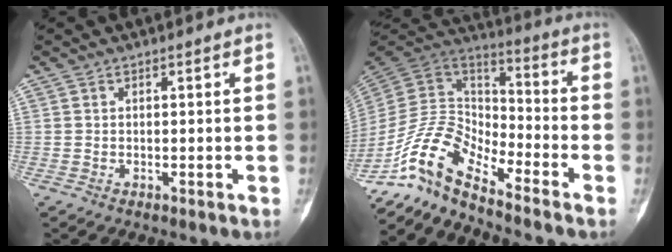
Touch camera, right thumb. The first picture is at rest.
{"total": 12.5, "force": [-10.2, 3.9, 6.1], "torque": [-0.121, 0.089, -0.203]}